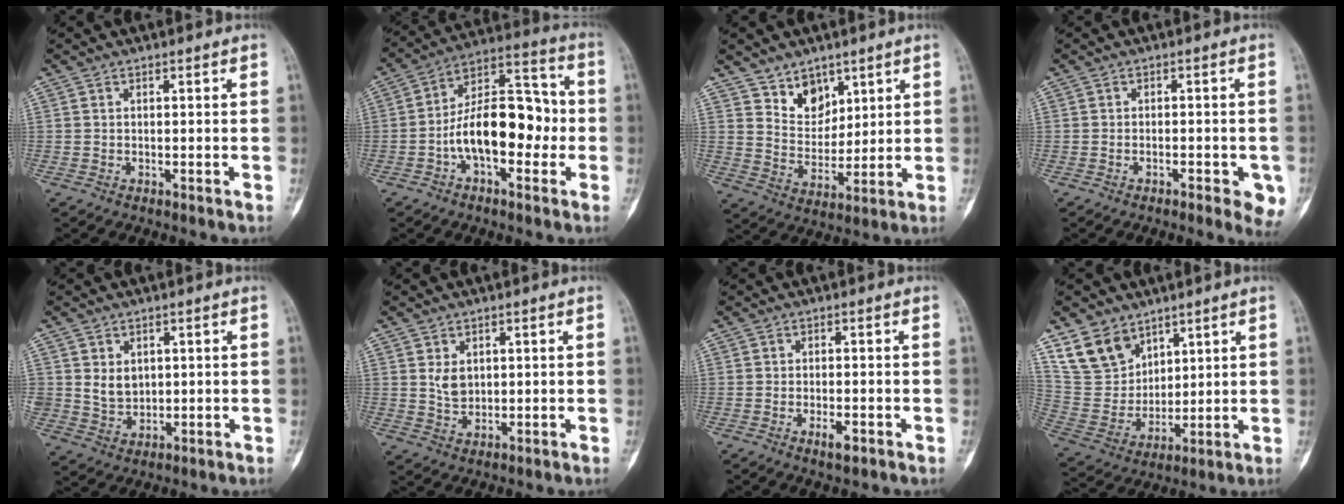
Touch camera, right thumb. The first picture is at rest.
{"total": 16.5, "force": [-3.0, 8.9, 13.6], "torque": [-0.202, 0.049, -0.057]}
{"total": 7.8, "force": [5.2, 5.2, 2.5], "torque": [-0.010, -0.040, 0.103]}
{"total": 5.6, "force": [-2.5, 2.0, 4.6], "torque": [-0.049, 0.004, -0.028]}
{"total": 5.1, "force": [1.3, 4.2, 2.7], "torque": [-0.030, -0.014, 0.036]}
{"total": 3.9, "force": [1.1, 2.8, 2.4], "torque": [-0.030, -0.011, 0.027]}
{"total": 2.8, "force": [-1.3, 1.0, 2.3], "torque": [-0.041, 0.001, -0.021]}
{"total": 12.0, "force": [8.0, 8.2, 3.8], "torque": [-0.046, -0.046, 0.173]}